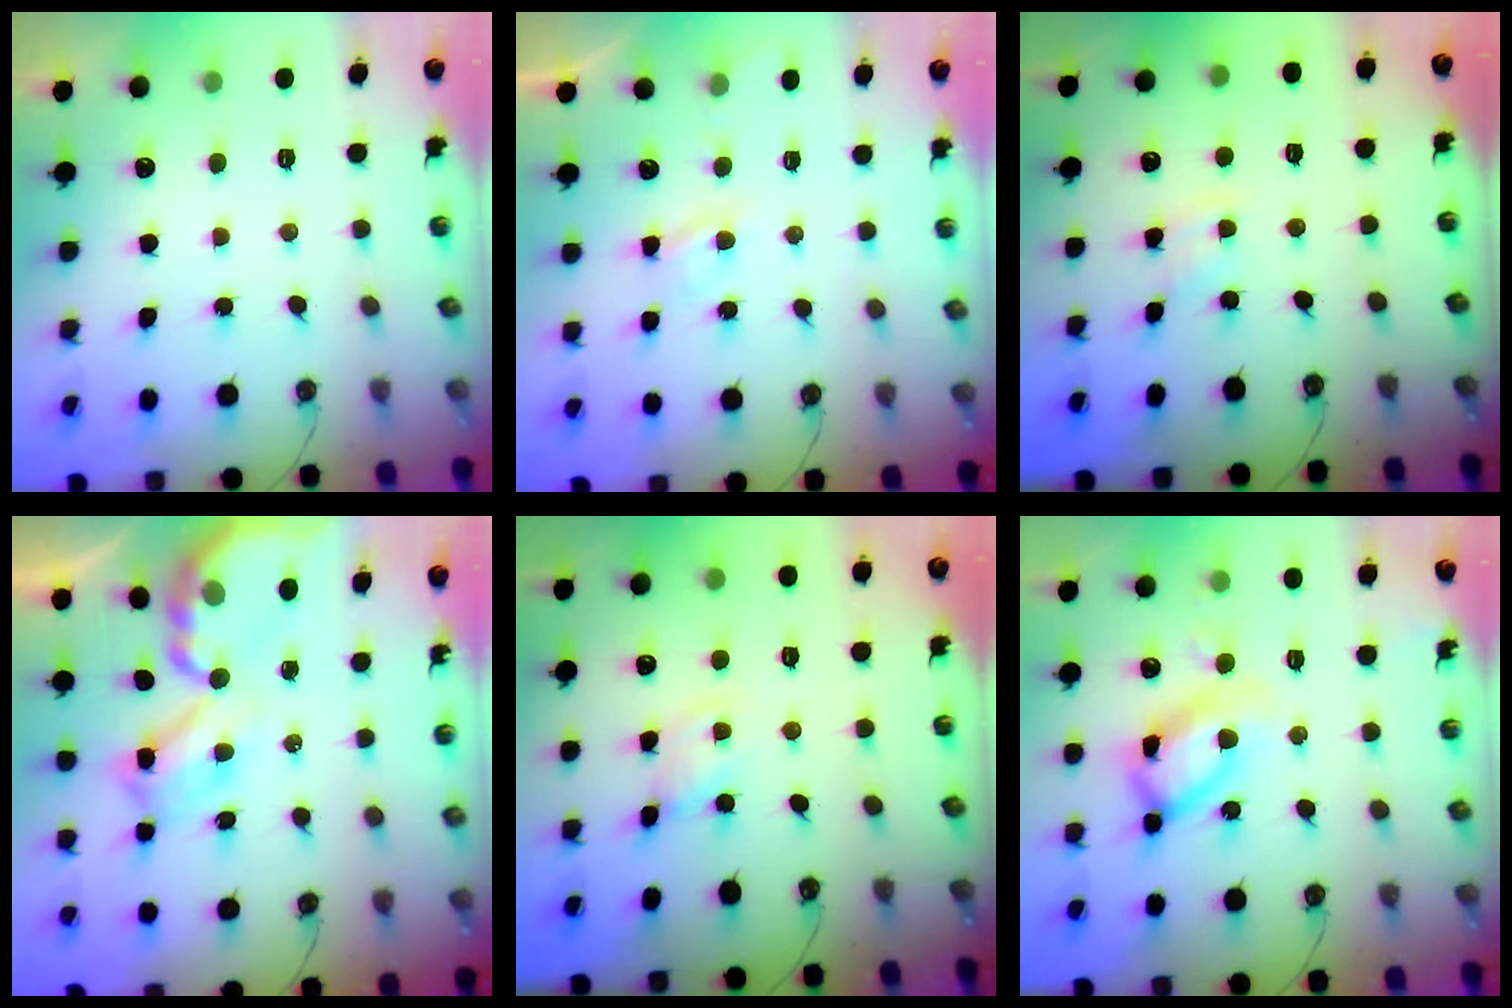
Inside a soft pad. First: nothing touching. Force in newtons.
{"total": 2.8, "press": 2.7, "slide": 0.4}
{"total": 2.0, "press": 2.0, "slide": 0.4}
{"total": 7.7, "press": 7.7, "slide": 0.4}
{"total": 1.3, "press": 1.3, "slide": 0.2}
{"total": 14.6, "press": 14.5, "slide": 1.3}